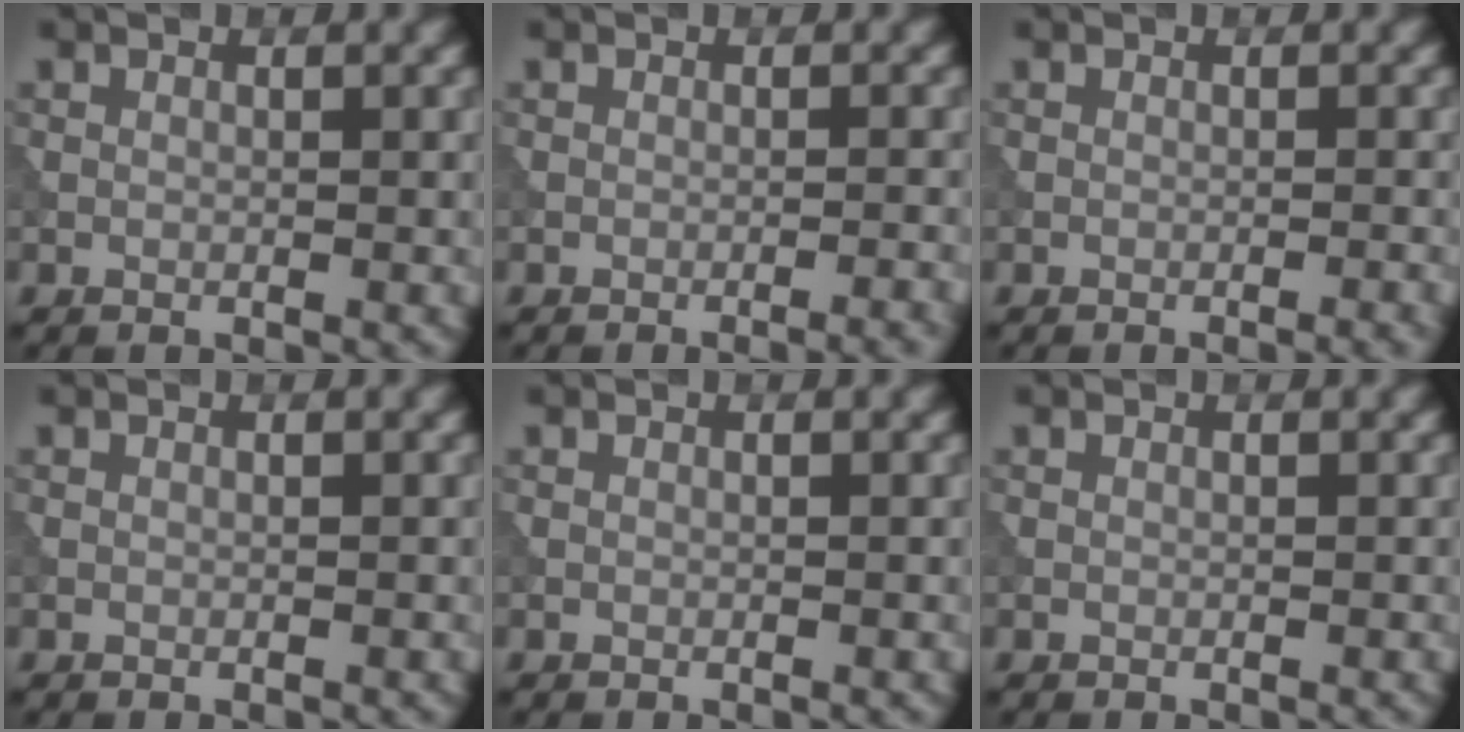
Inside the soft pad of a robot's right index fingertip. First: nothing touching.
{"total": 2.2, "force": [-1.5, 0.4, 1.6], "torque": [-0.016, 0.012, -0.025]}
{"total": 1.4, "force": [-0.8, 0.3, 1.2], "torque": [-0.011, 0.005, -0.012]}
{"total": 0.0}
{"total": 0.0}
{"total": 0.0}